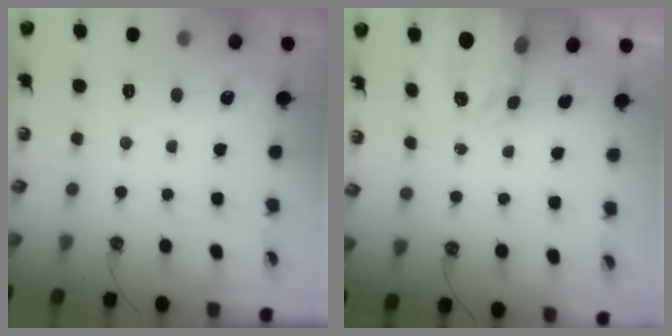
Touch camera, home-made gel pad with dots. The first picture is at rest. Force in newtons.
{"total": 3.7, "press": 3.7, "slide": 0.5}